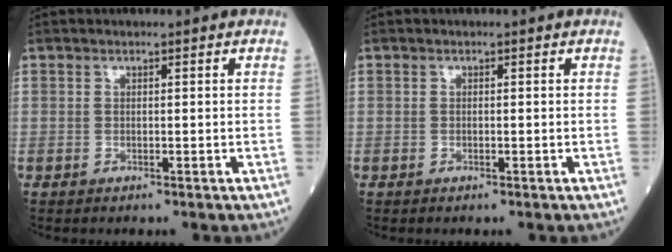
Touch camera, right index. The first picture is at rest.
{"total": 0.5, "force": [-0.1, 0.3, 0.4], "torque": [-0.016, -0.001, -0.001]}